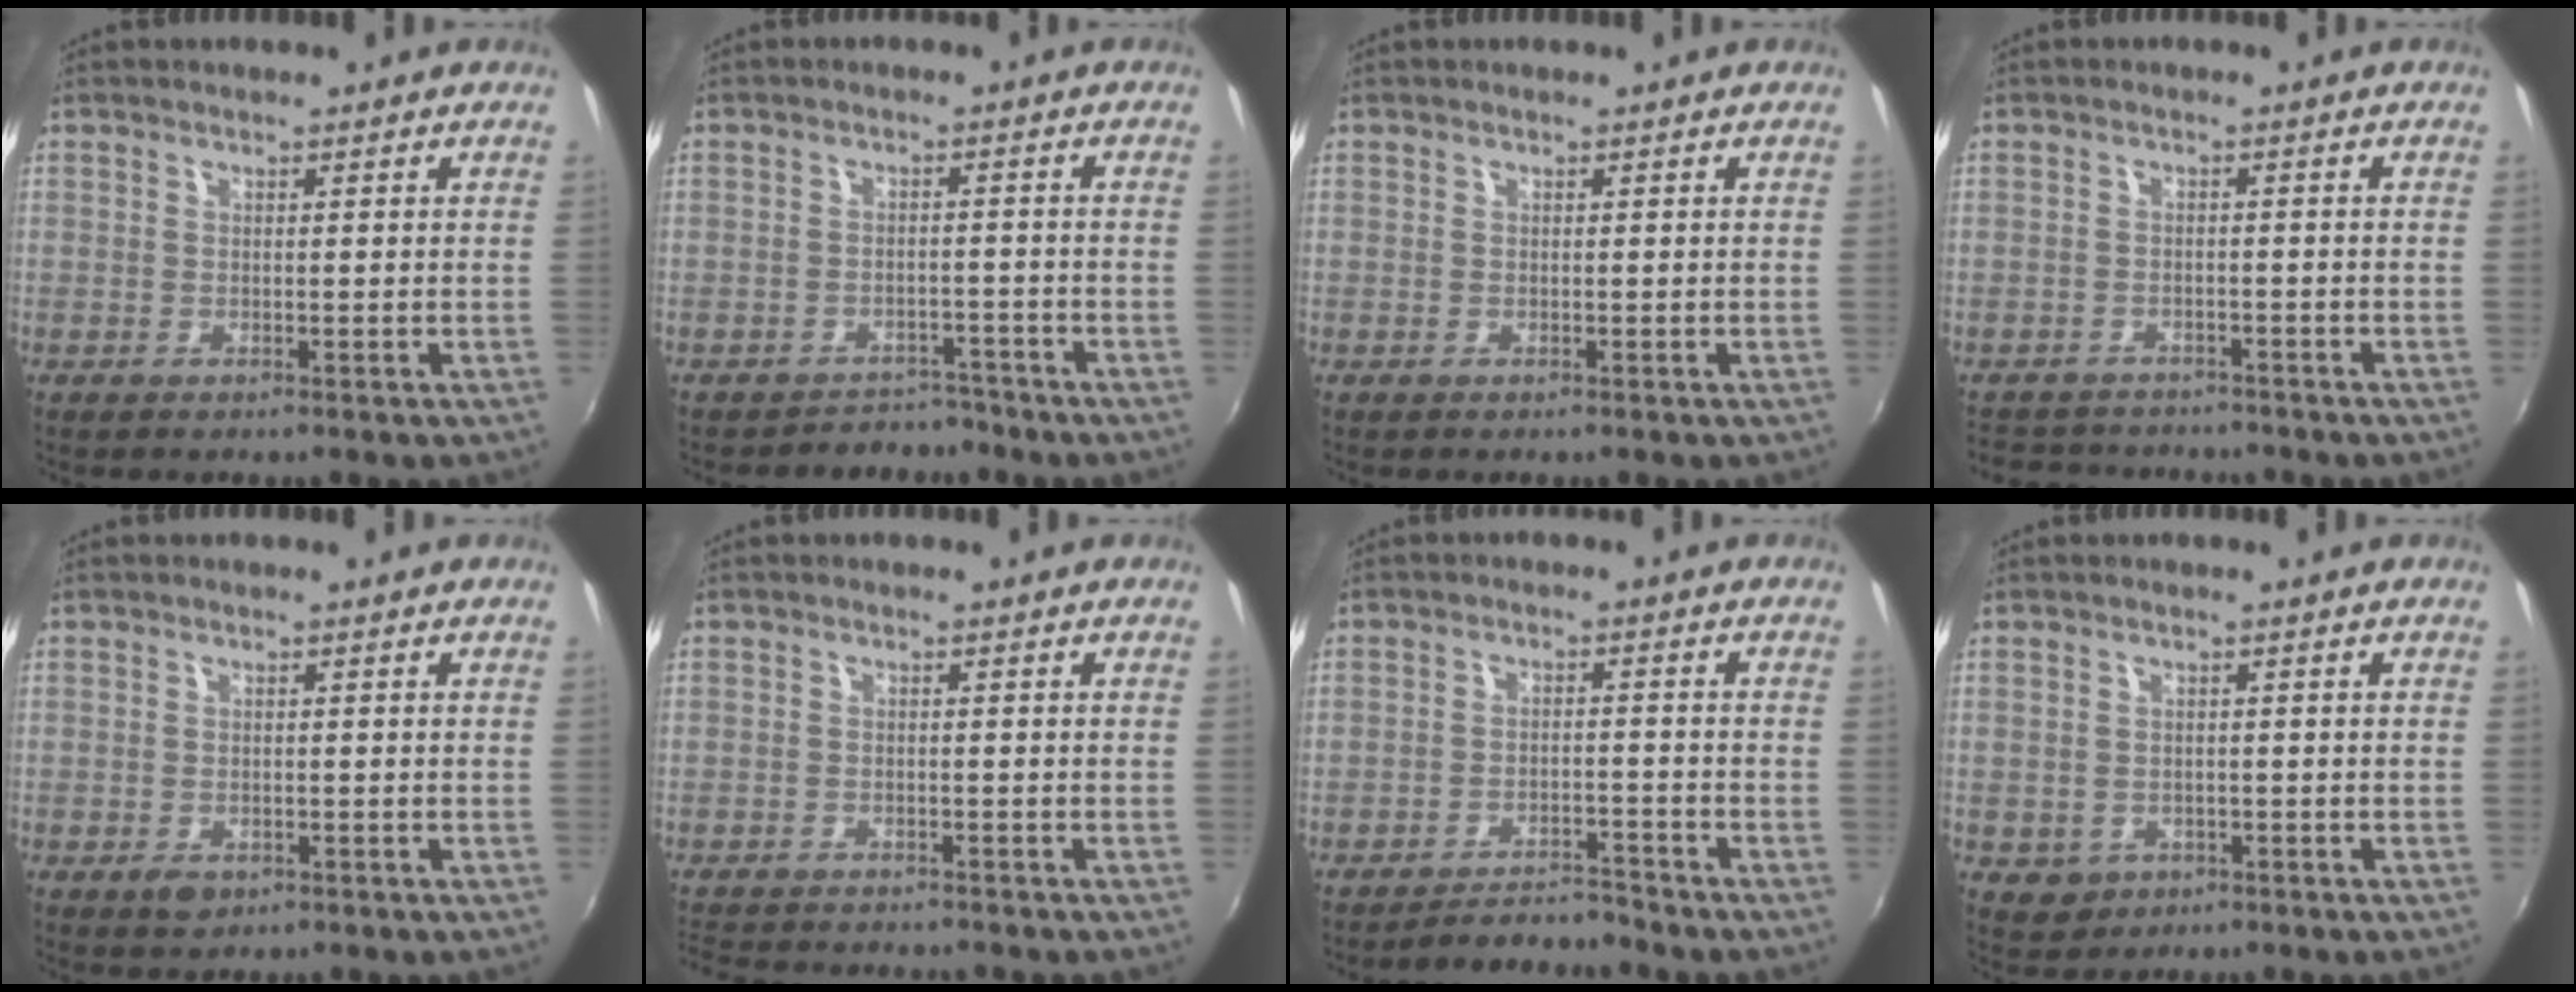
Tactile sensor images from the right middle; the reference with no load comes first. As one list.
[{"total": 4.8, "force": [-4.3, 2.0, -0.2], "torque": [0.004, 0.012, -0.060]}, {"total": 0.0}, {"total": 8.1, "force": [-7.3, 3.2, 1.7], "torque": [-0.051, 0.003, -0.110]}, {"total": 2.4, "force": [-1.3, 1.6, 1.3], "torque": [-0.025, -0.005, -0.020]}, {"total": 8.1, "force": [-7.5, 1.8, 2.5], "torque": [-0.069, -0.016, -0.119]}, {"total": 6.0, "force": [-5.9, 0.4, 0.7], "torque": [-0.032, 0.004, -0.088]}, {"total": 3.4, "force": [-1.1, 3.1, 1.1], "torque": [-0.030, -0.002, -0.008]}]